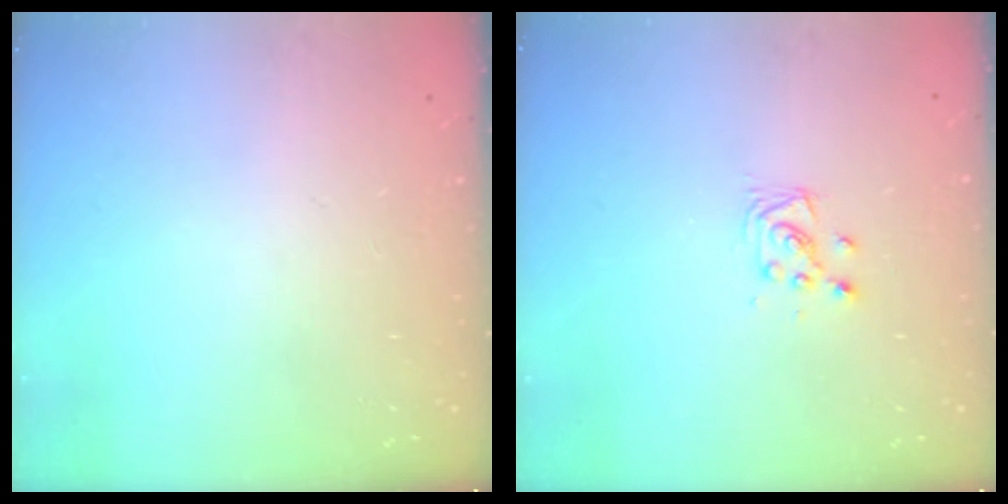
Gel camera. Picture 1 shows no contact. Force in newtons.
{"total": 4.3, "press": 4.2, "slide": 0.5}